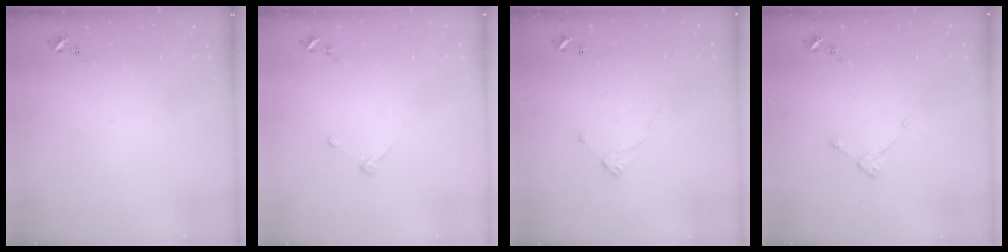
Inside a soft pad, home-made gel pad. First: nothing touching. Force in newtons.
{"total": 3.3, "press": 3.2, "slide": 0.6}
{"total": 6.9, "press": 6.9, "slide": 0.3}
{"total": 2.6, "press": 2.6, "slide": 0.3}